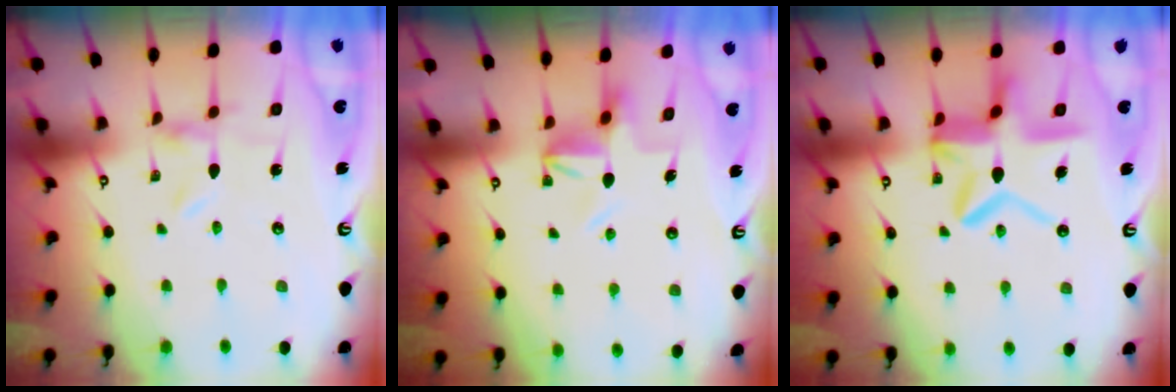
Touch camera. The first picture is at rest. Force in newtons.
{"total": 6.0, "press": 6.0, "slide": 0.4}
{"total": 13.0, "press": 13.0, "slide": 1.1}